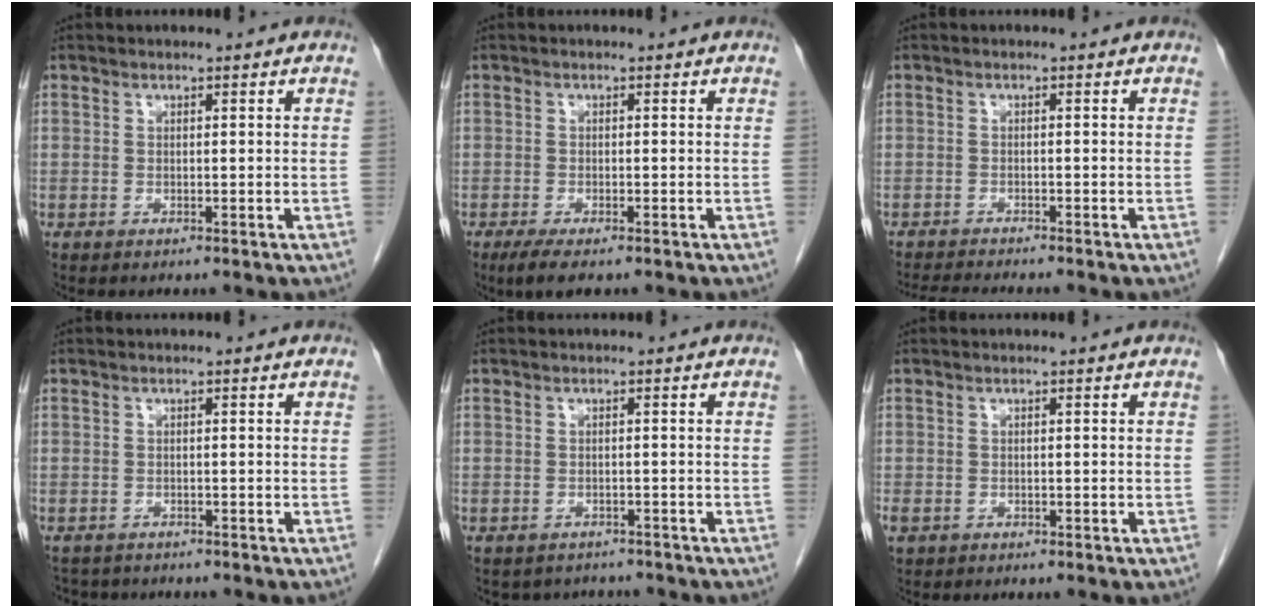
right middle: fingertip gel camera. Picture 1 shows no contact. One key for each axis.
{"total": 3.7, "fx": -2.5, "fy": 0.8, "fz": 2.6, "tx": -0.050, "ty": -0.011, "tz": -0.040}
{"total": 5.2, "fx": -4.9, "fy": -0.3, "fz": 1.9, "tx": -0.031, "ty": -0.018, "tz": -0.079}
{"total": 3.0, "fx": -2.7, "fy": 1.2, "fz": 0.2, "tx": -0.006, "ty": -0.006, "tz": -0.040}
{"total": 4.2, "fx": -3.7, "fy": 2.0, "fz": 0.1, "tx": -0.001, "ty": 0.005, "tz": -0.046}
{"total": 1.8, "fx": -0.8, "fy": 1.3, "fz": 0.8, "tx": -0.024, "ty": -0.001, "tz": -0.010}